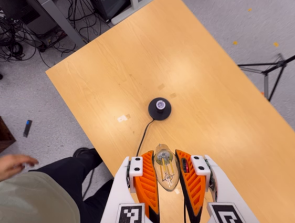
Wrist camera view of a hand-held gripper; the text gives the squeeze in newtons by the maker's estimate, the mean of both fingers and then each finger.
{"total": 22.7, "left": 25.5, "right": 19.8}